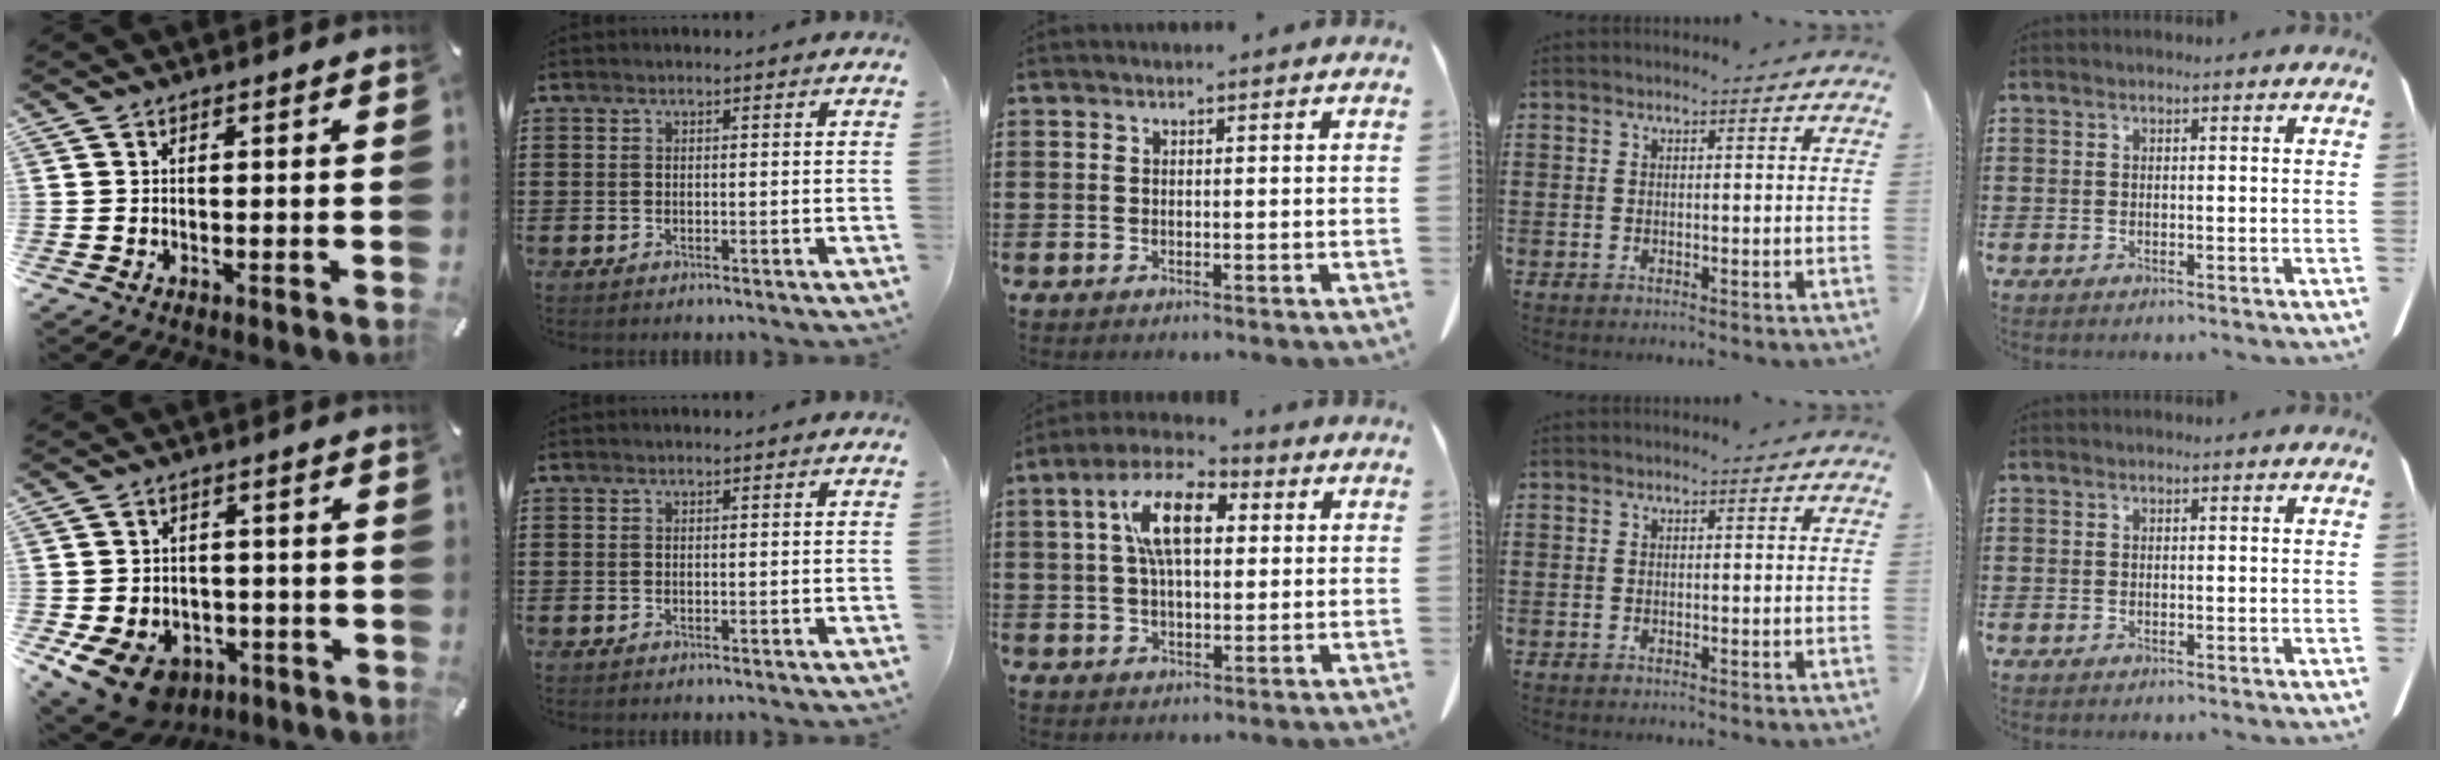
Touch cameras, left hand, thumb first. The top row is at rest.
{"thumb": {"total": 10.8, "force": [-5.9, 7.6, 4.9], "torque": [-0.104, 0.040, -0.102]}, "middle": {"total": 9.6, "force": [2.8, 4.7, 7.9], "torque": [-0.170, 0.018, 0.046]}}